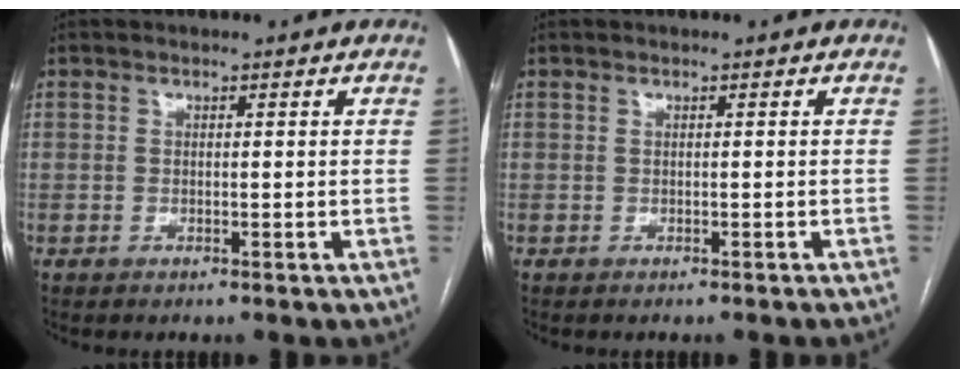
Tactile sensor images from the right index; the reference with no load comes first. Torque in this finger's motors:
{"motor_torque": [-0.15, -0.09, -0.02, 0.02]}